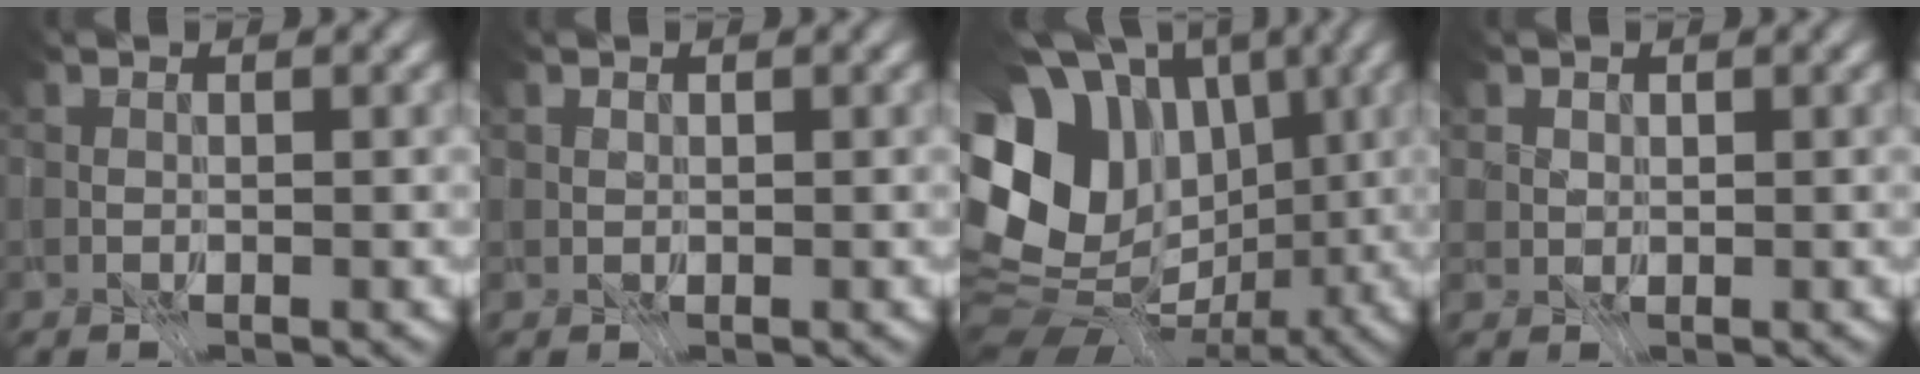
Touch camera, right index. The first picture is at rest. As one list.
[{"total": 2.3, "force": [1.4, 1.5, 1.0], "torque": [-0.017, 0.005, 0.018]}, {"total": 12.5, "force": [0.1, 9.8, 7.7], "torque": [-0.151, 0.010, 0.019]}, {"total": 3.3, "force": [1.9, 2.3, 1.5], "torque": [-0.023, 0.004, 0.026]}]